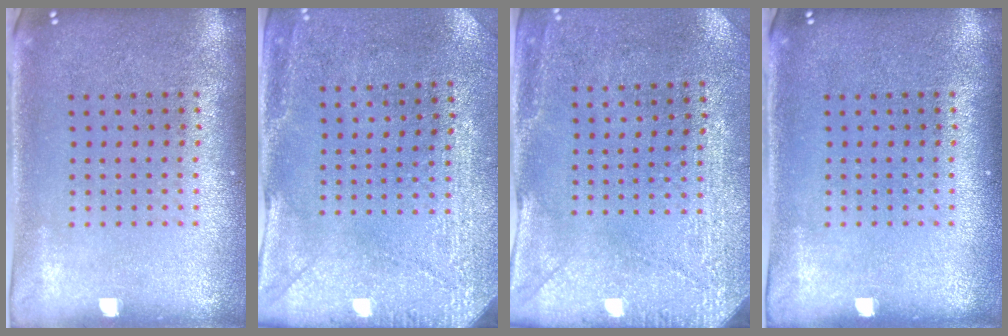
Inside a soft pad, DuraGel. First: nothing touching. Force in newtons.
{"total": 2.9, "press": 2.4, "slide": 1.6}
{"total": 2.9, "press": 2.4, "slide": 1.6}
{"total": 0.0}